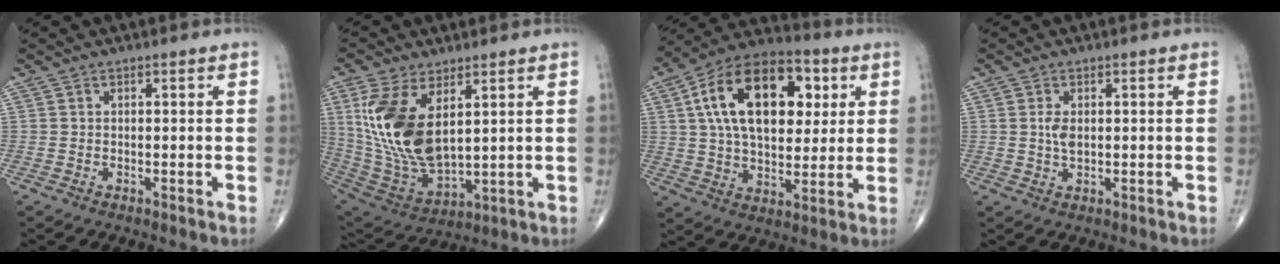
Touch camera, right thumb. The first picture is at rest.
{"total": 17.5, "force": [4.9, 8.9, 14.3], "torque": [-0.283, -0.022, 0.115]}
{"total": 22.9, "force": [6.2, 13.4, 17.5], "torque": [-0.267, 0.005, 0.098]}
{"total": 2.7, "force": [0.5, 1.5, 2.2], "torque": [-0.042, -0.002, 0.013]}